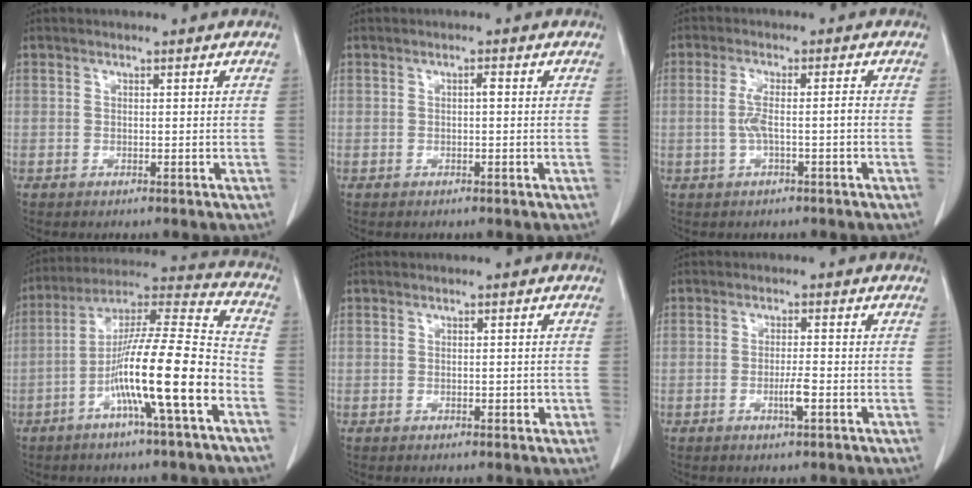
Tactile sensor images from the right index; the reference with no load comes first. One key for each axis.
{"total": 0.7, "fx": 0.0, "fy": 0.1, "fz": 0.7, "tx": -0.014, "ty": 0.001, "tz": 0.000}
{"total": 4.0, "fx": -0.7, "fy": 0.3, "fz": 4.0, "tx": -0.082, "ty": 0.009, "tz": -0.012}
{"total": 16.8, "fx": -6.2, "fy": 0.0, "fz": 15.6, "tx": -0.271, "ty": 0.006, "tz": -0.114}
{"total": 1.4, "fx": -0.3, "fy": 0.7, "fz": 1.2, "tx": -0.015, "ty": 0.001, "tz": -0.001}
{"total": 2.8, "fx": -1.0, "fy": 0.0, "fz": 2.6, "tx": -0.048, "ty": -0.003, "tz": -0.018}